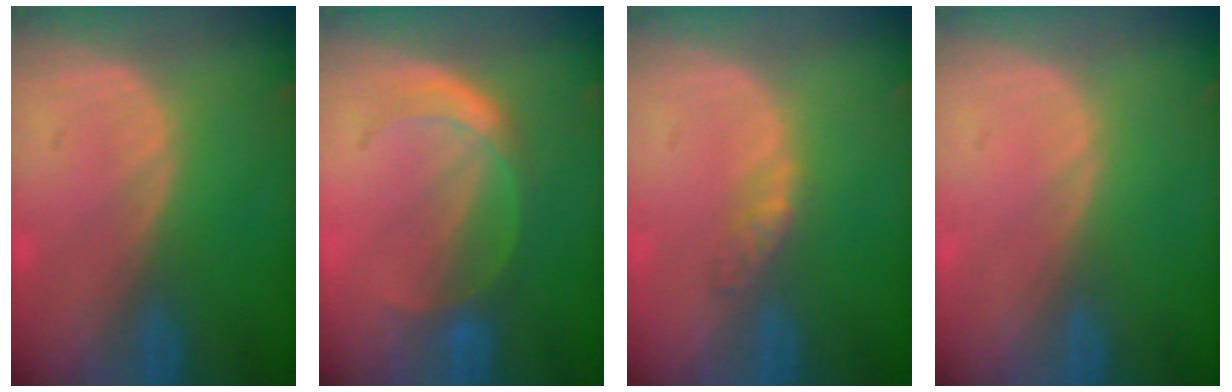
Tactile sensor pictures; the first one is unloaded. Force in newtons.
{"total": 4.8, "press": 4.6, "slide": 1.3}
{"total": 2.6, "press": 2.3, "slide": 1.3}
{"total": 0.0}